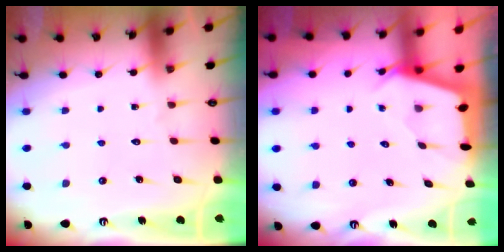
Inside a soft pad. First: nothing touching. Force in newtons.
{"total": 2.5, "press": 2.5, "slide": 0.3}